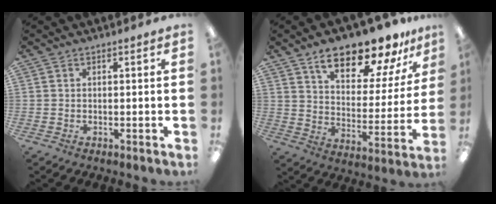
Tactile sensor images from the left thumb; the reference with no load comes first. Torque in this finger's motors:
{"motor_torque": [0.80, 0.92, 1.27, -1.52, 0.13]}